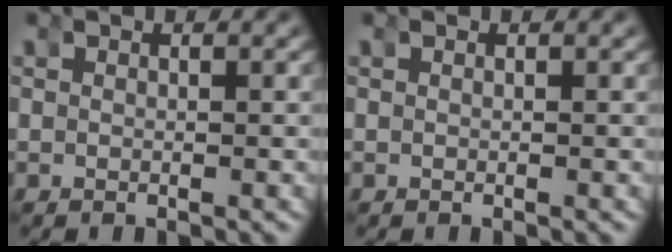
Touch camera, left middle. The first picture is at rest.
{"total": 0.0}